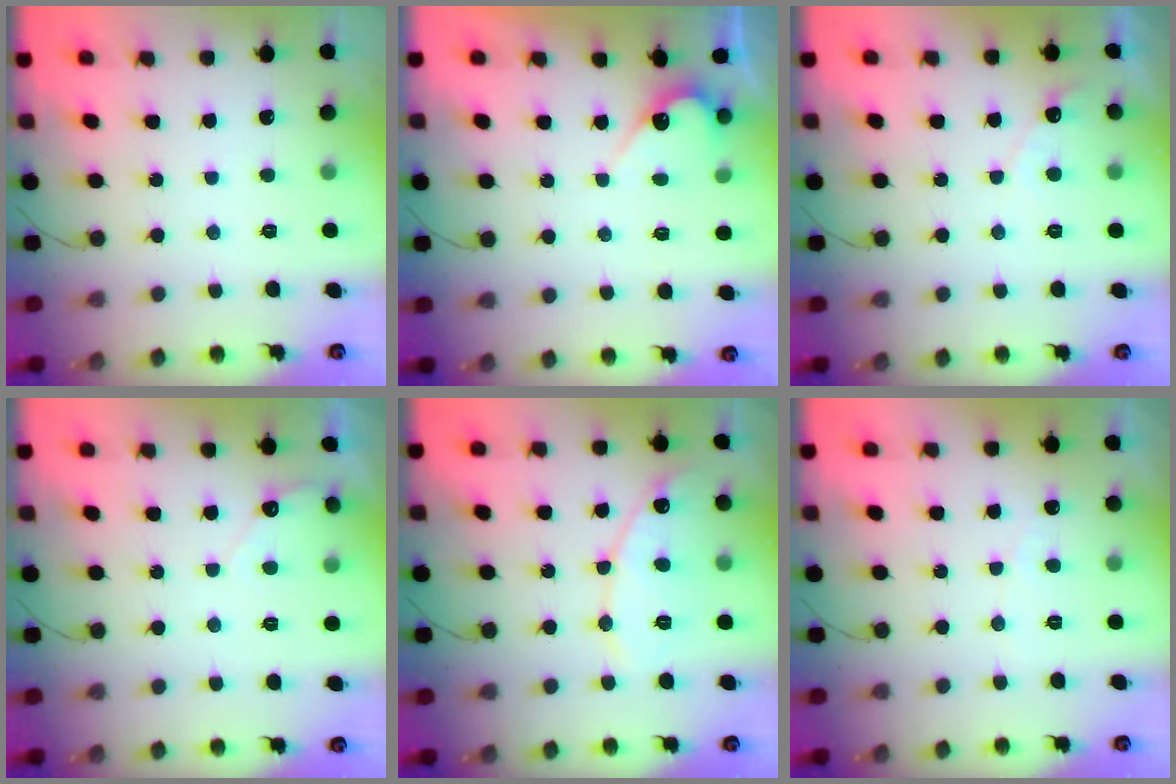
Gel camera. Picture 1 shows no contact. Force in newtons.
{"total": 5.0, "press": 5.0, "slide": 0.2}
{"total": 4.6, "press": 4.6, "slide": 0.3}
{"total": 2.8, "press": 2.8, "slide": 0.1}
{"total": 10.1, "press": 10.1, "slide": 0.9}
{"total": 1.9, "press": 1.9, "slide": 0.2}